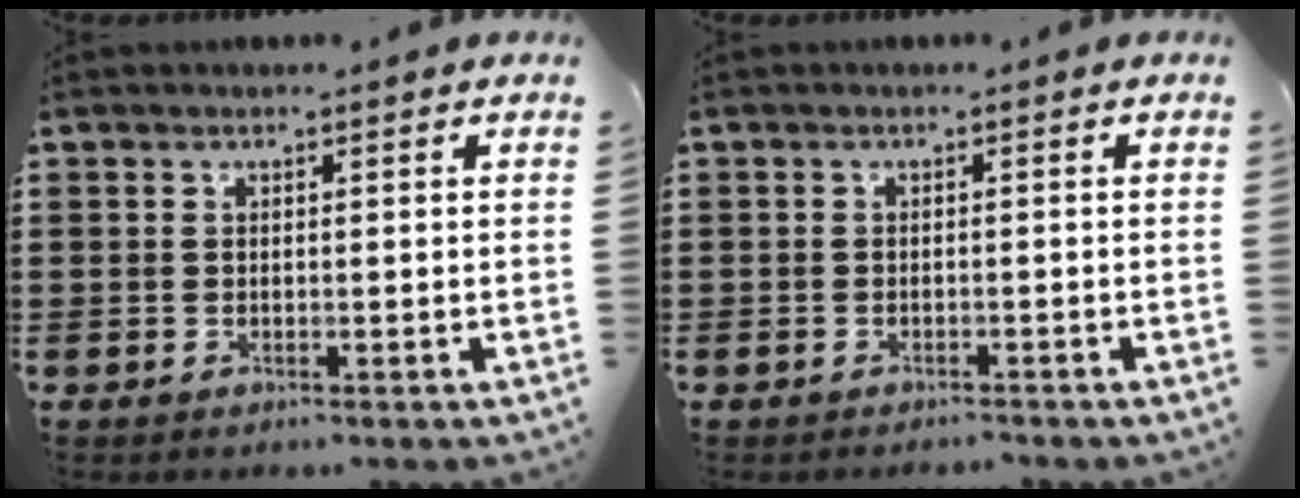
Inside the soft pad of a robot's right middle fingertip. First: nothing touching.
{"total": 0.8, "force": [-0.8, 0.1, 0.1], "torque": [-0.003, 0.000, -0.017]}